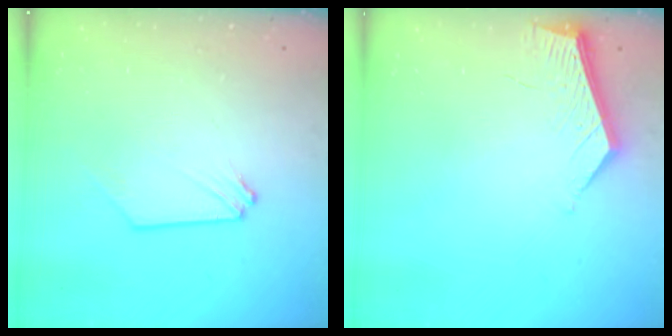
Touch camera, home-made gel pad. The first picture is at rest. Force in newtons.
{"total": 4.0, "press": 4.0, "slide": 0.3}